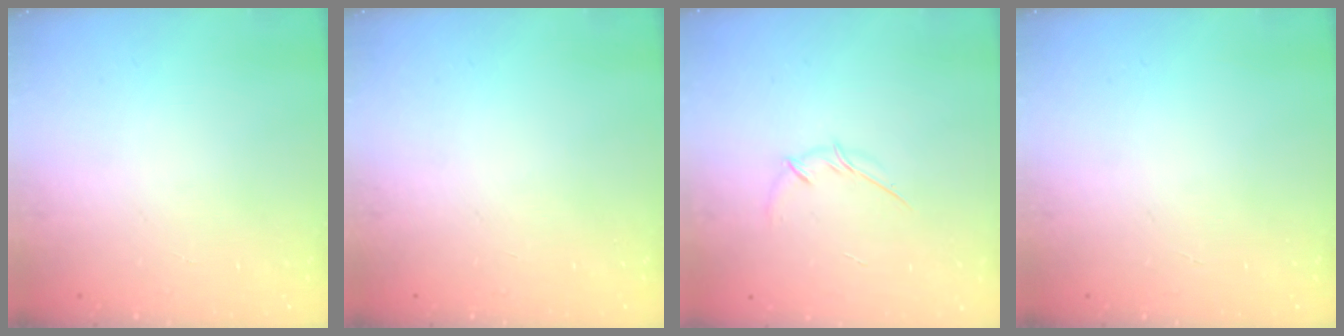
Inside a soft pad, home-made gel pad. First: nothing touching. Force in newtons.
{"total": 0.0}
{"total": 3.6, "press": 3.5, "slide": 0.9}
{"total": 0.0}